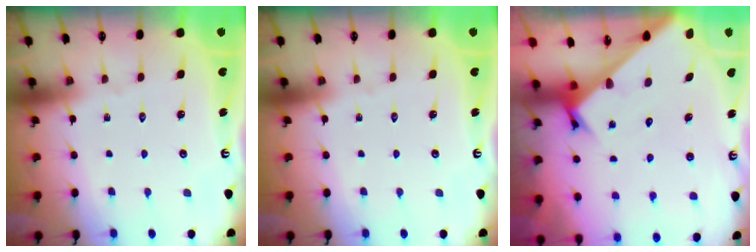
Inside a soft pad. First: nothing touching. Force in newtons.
{"total": 0.0}
{"total": 2.8, "press": 2.8, "slide": 0.1}